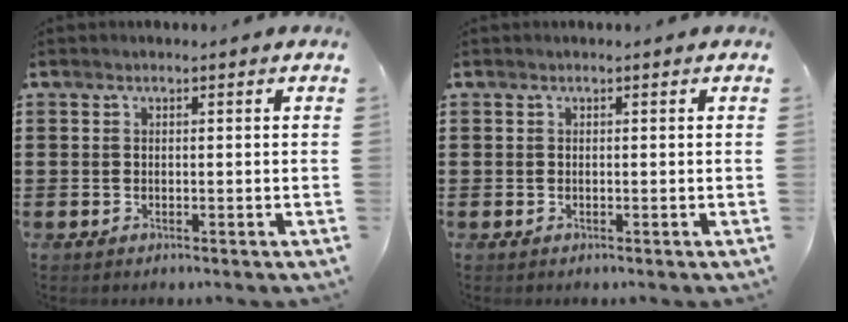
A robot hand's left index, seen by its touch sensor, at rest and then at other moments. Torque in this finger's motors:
{"motor_torque": [0.00, 0.00, 0.00, 0.00]}